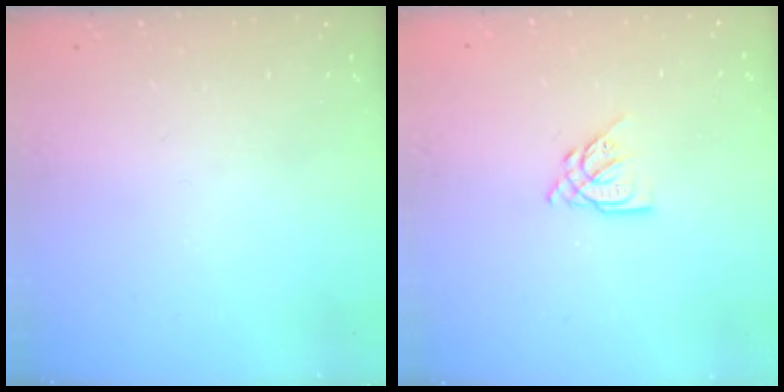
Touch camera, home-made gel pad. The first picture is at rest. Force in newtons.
{"total": 6.7, "press": 6.7, "slide": 0.2}